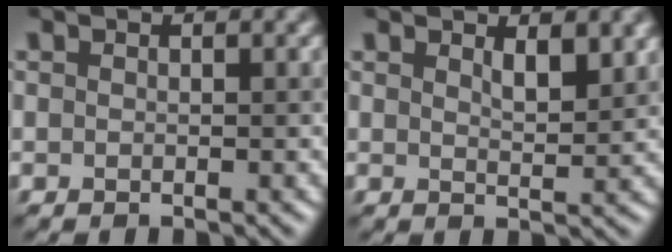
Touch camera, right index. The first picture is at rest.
{"total": 2.6, "force": [1.8, 0.6, 1.7], "torque": [-0.023, -0.002, 0.031]}